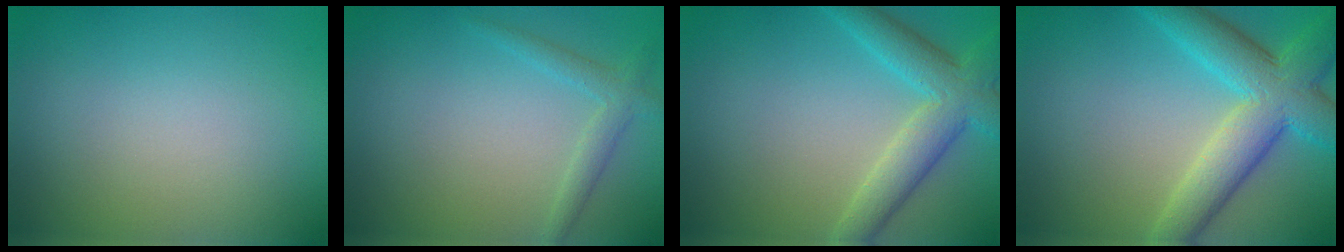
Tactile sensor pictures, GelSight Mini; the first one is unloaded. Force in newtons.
{"total": 1.8, "press": 1.8, "slide": 0.1}
{"total": 5.2, "press": 5.2, "slide": 0.3}
{"total": 7.6, "press": 7.6, "slide": 0.1}